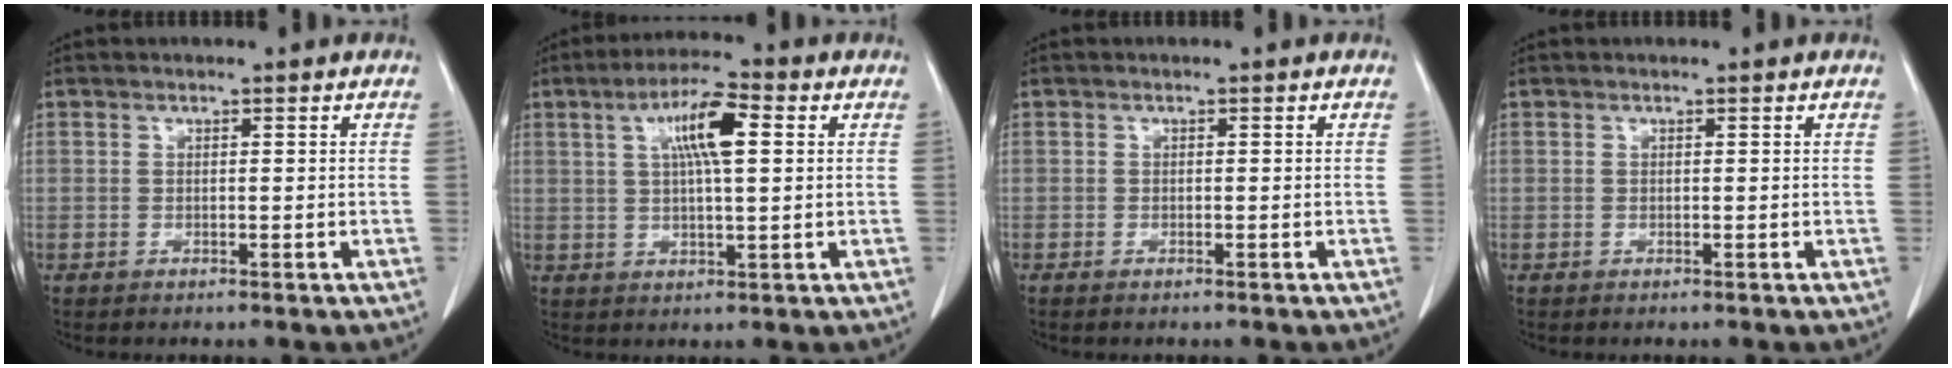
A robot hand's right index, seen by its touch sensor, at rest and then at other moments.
{"total": 8.2, "force": [2.5, 1.5, 7.7], "torque": [-0.138, 0.014, 0.042]}
{"total": 0.6, "force": [-0.5, 0.1, 0.3], "torque": [-0.011, -0.001, -0.006]}
{"total": 0.0}